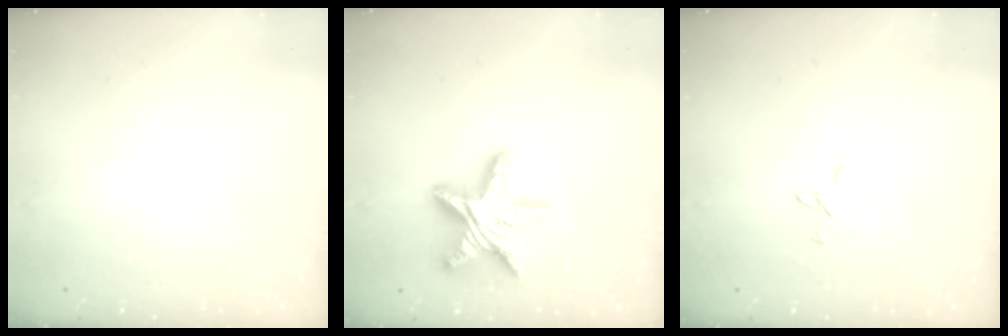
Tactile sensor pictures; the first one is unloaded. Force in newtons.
{"total": 18.2, "press": 18.1, "slide": 1.9}
{"total": 5.3, "press": 5.3, "slide": 0.5}